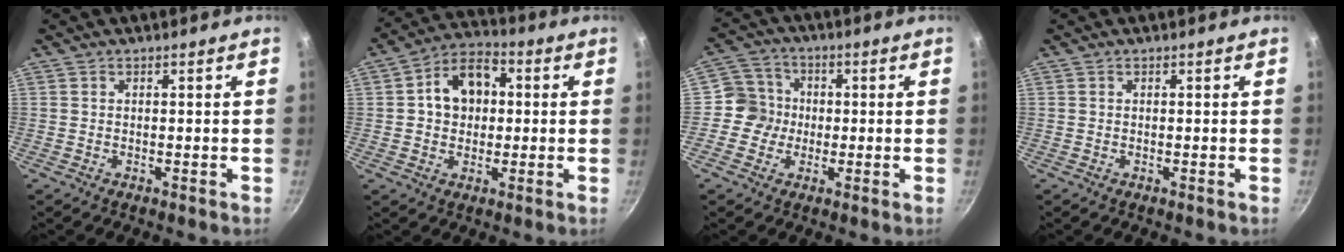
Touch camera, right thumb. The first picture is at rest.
{"total": 10.7, "force": [1.3, 8.0, 6.9], "torque": [-0.074, 0.021, 0.007]}
{"total": 6.6, "force": [-0.6, 6.4, 1.7], "torque": [0.007, 0.018, -0.031]}
{"total": 0.0}